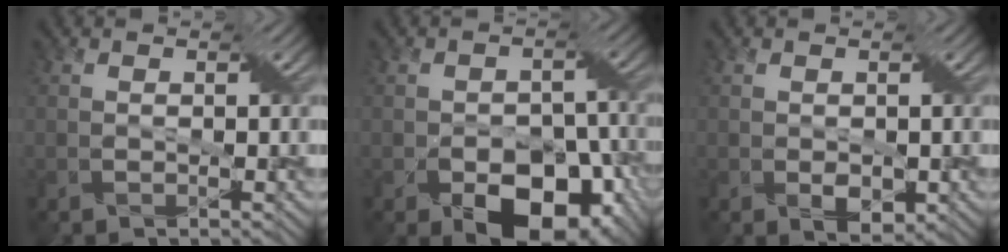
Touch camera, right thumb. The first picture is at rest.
{"total": 12.9, "force": [-6.9, 7.7, 7.7], "torque": [-0.104, -0.013, -0.100]}
{"total": 2.1, "force": [-0.3, 1.4, 1.6], "torque": [-0.035, -0.008, -0.001]}